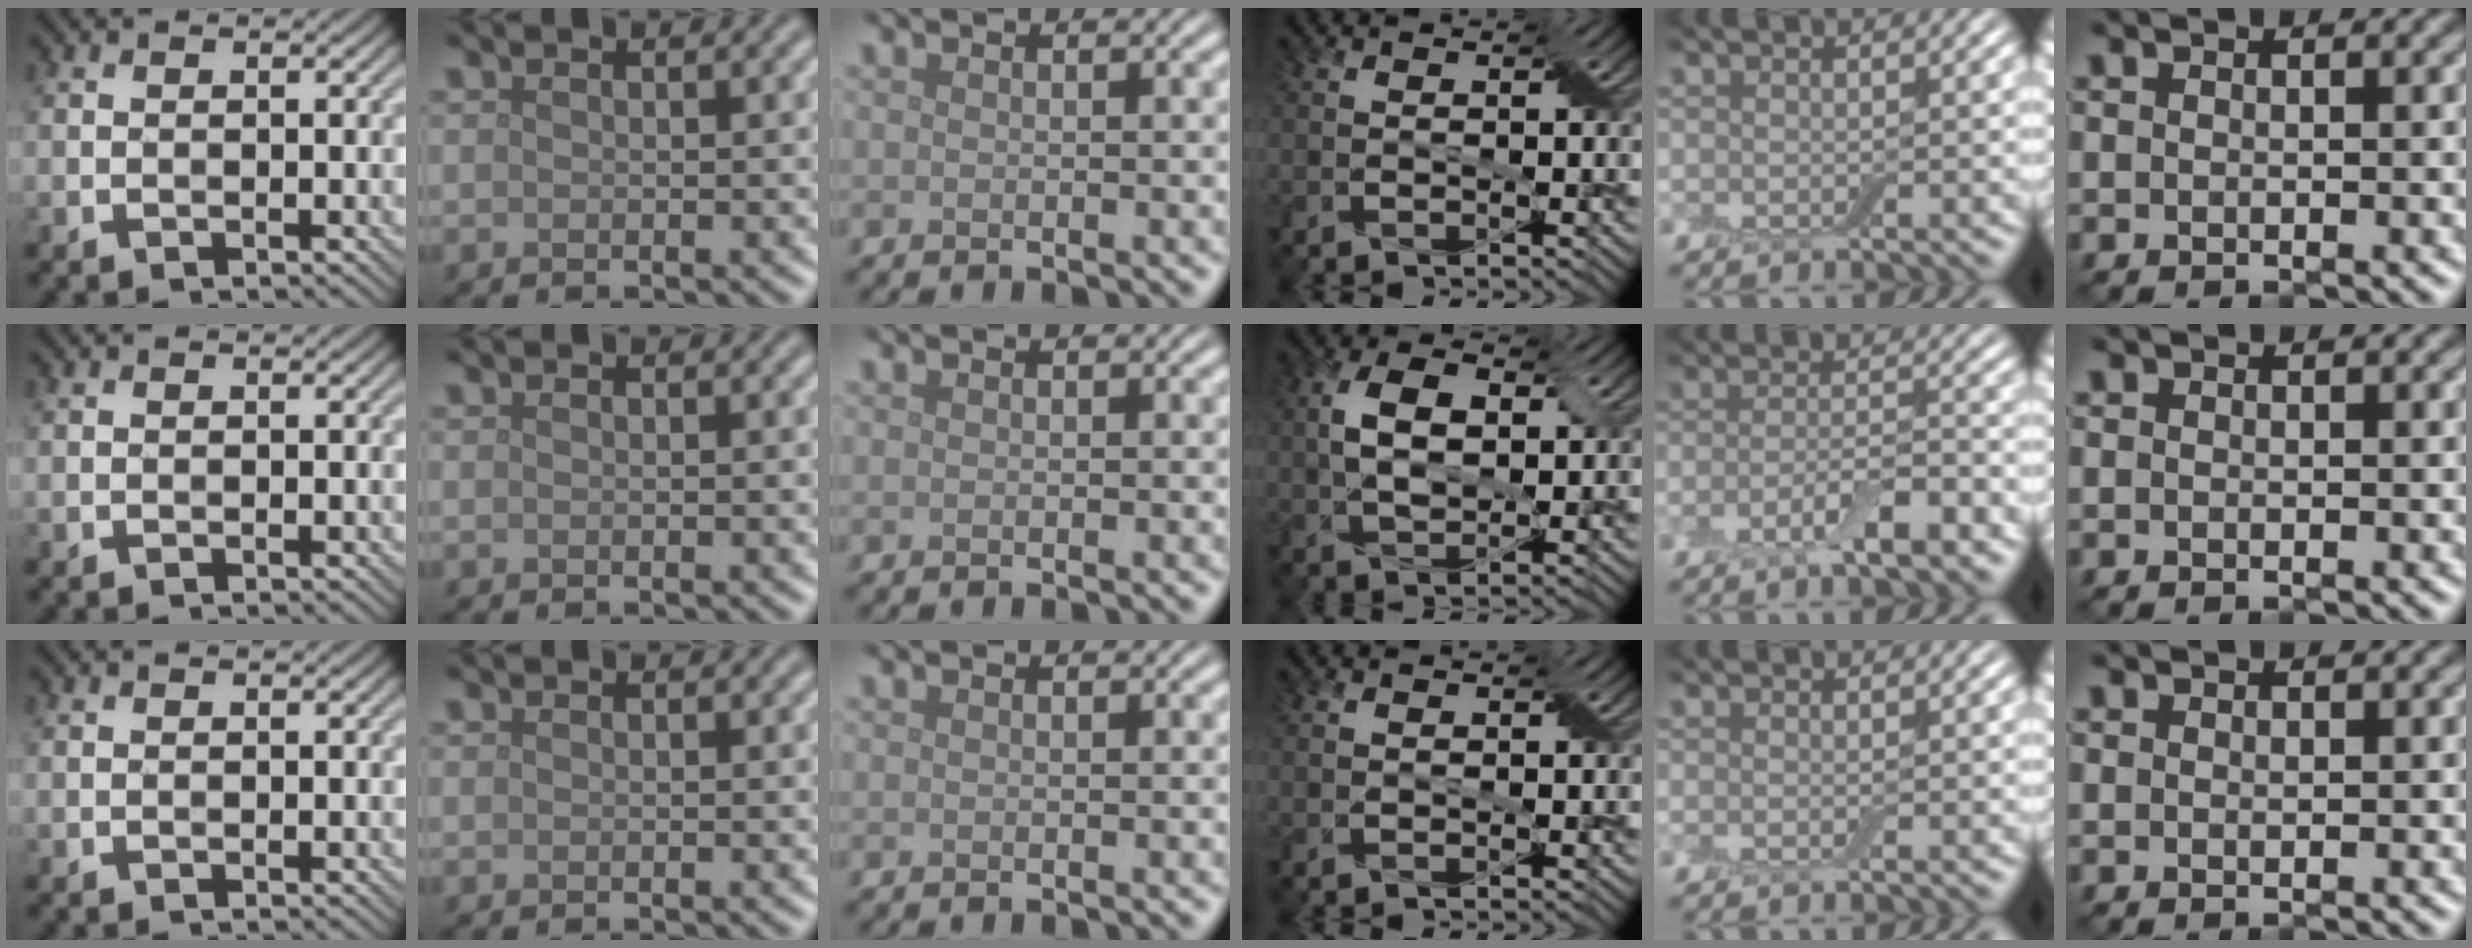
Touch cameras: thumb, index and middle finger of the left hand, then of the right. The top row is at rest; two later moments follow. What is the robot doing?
{"motion": "wipe", "object": "dish"}